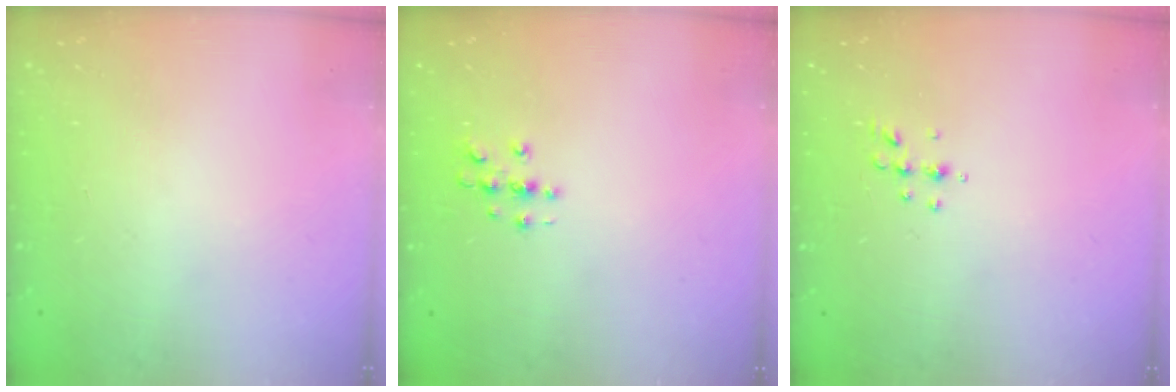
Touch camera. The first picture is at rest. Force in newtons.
{"total": 2.8, "press": 2.8, "slide": 0.2}
{"total": 4.6, "press": 4.5, "slide": 1.0}